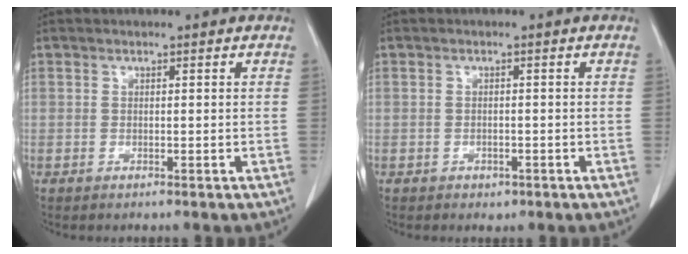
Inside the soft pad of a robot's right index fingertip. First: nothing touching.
{"total": 1.2, "force": [-0.7, 0.9, 0.4], "torque": [-0.002, 0.003, -0.006]}